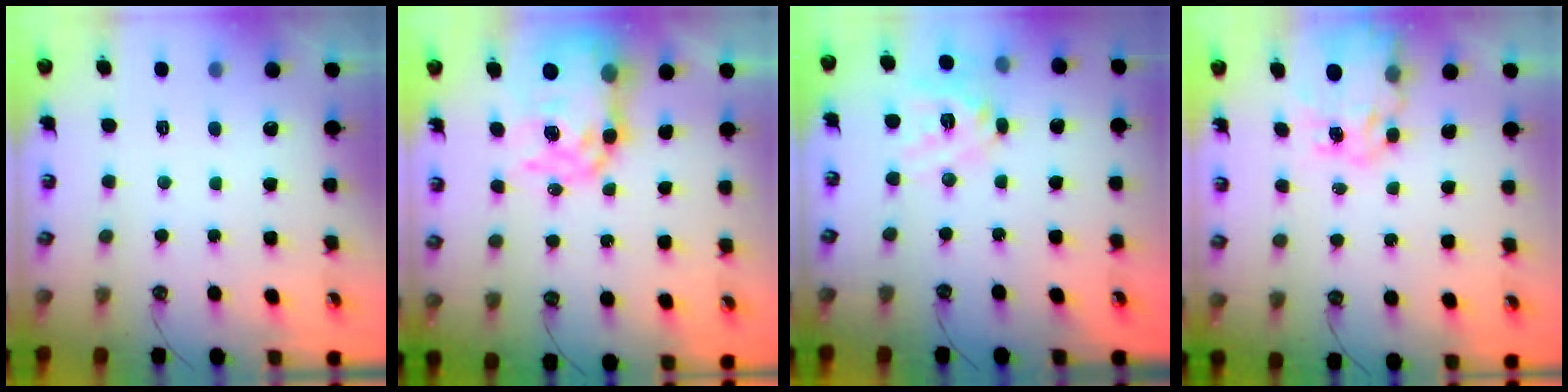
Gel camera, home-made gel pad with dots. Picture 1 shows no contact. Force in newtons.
{"total": 15.5, "press": 15.5, "slide": 1.3}
{"total": 13.4, "press": 13.2, "slide": 1.9}
{"total": 10.8, "press": 10.8, "slide": 1.1}